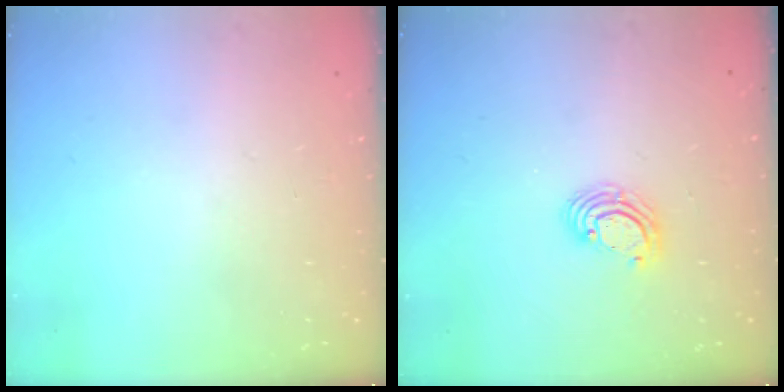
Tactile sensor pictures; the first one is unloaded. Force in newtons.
{"total": 4.0, "press": 3.9, "slide": 0.2}